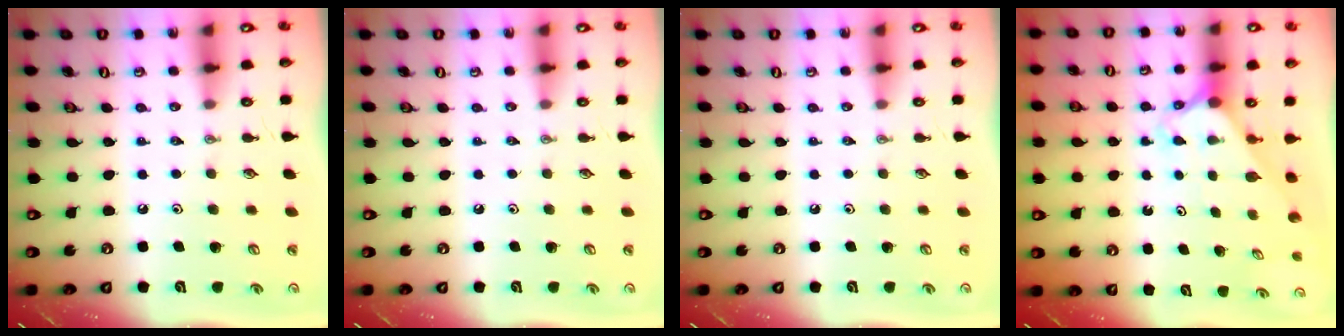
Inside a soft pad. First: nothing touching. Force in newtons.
{"total": 0.0}
{"total": 0.0}
{"total": 2.4, "press": 2.4, "slide": 0.2}